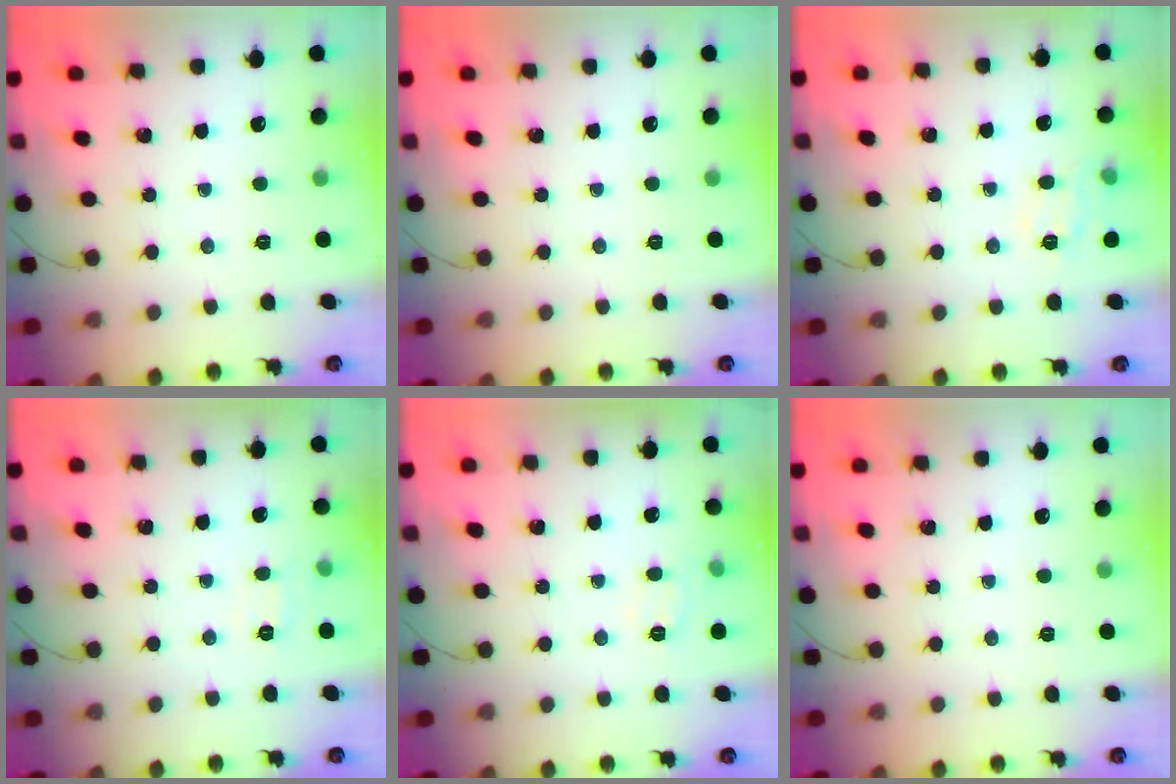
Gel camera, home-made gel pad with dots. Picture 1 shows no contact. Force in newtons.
{"total": 0.0}
{"total": 8.4, "press": 8.3, "slide": 0.9}
{"total": 5.7, "press": 5.5, "slide": 1.4}
{"total": 6.6, "press": 6.5, "slide": 1.3}
{"total": 0.0}